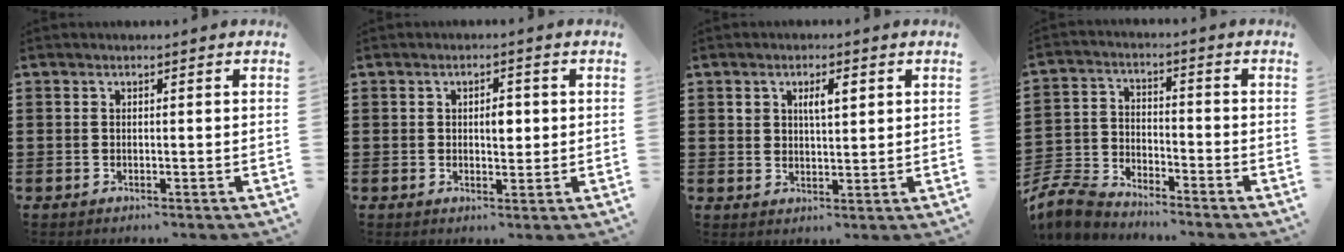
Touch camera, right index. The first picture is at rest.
{"total": 3.0, "force": [0.4, 1.5, 2.5], "torque": [-0.035, 0.001, 0.001]}
{"total": 3.4, "force": [1.4, 1.5, 2.7], "torque": [-0.042, 0.000, 0.019]}
{"total": 6.5, "force": [-6.1, 1.5, 1.3], "torque": [-0.052, 0.002, -0.129]}